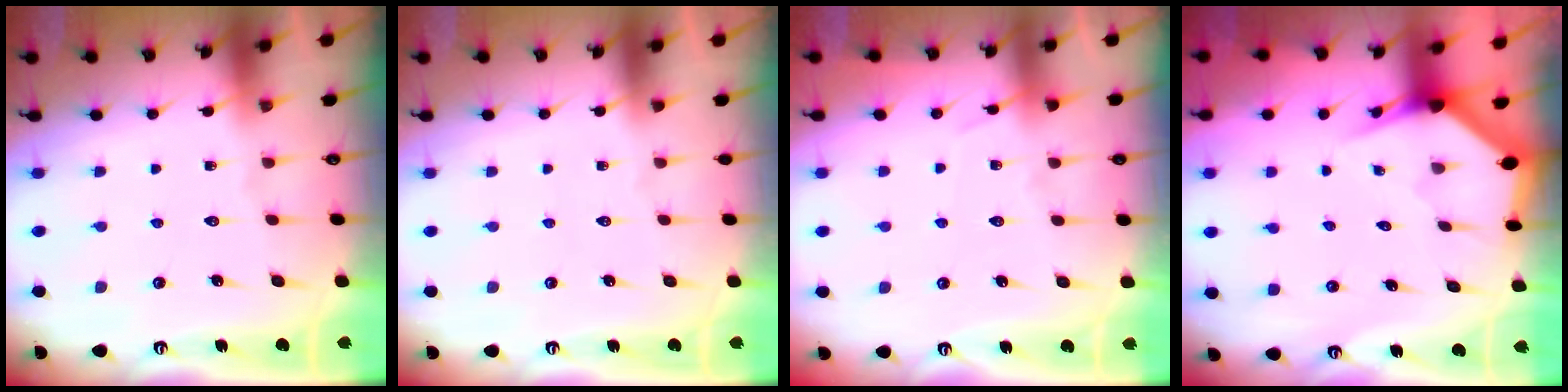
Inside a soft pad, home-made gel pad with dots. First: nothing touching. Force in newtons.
{"total": 0.0}
{"total": 5.8, "press": 5.7, "slide": 0.7}
{"total": 2.6, "press": 2.6, "slide": 0.1}